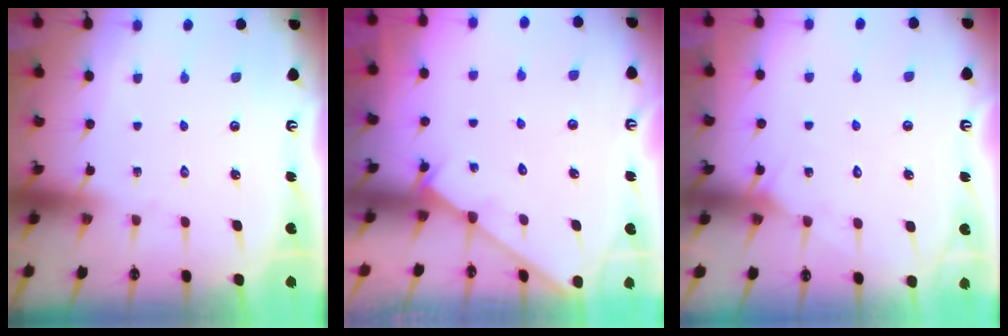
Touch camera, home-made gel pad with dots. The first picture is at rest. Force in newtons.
{"total": 2.6, "press": 2.5, "slide": 0.4}
{"total": 6.0, "press": 6.0, "slide": 0.5}